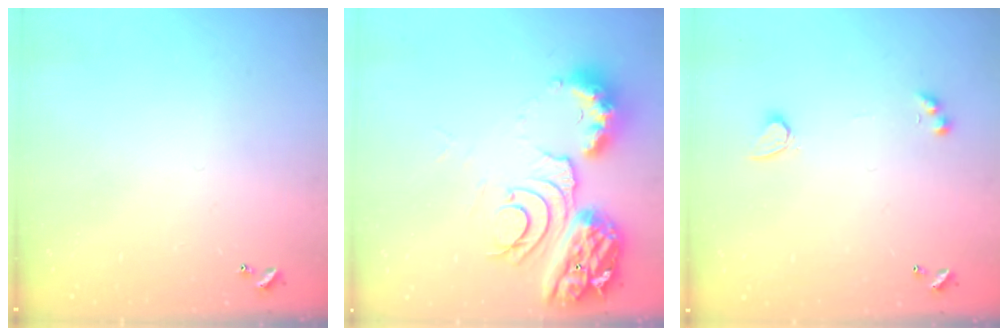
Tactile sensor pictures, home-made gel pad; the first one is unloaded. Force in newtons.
{"total": 14.1, "press": 14.1, "slide": 1.5}
{"total": 3.3, "press": 2.8, "slide": 1.7}